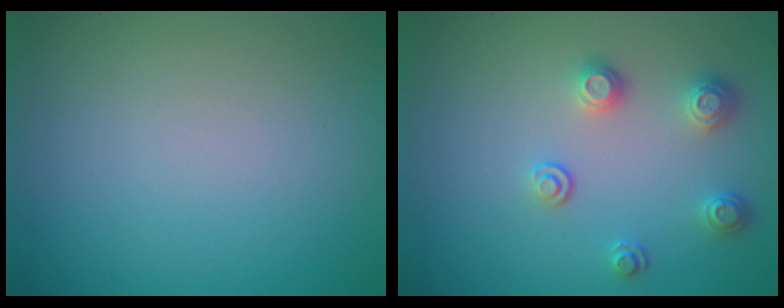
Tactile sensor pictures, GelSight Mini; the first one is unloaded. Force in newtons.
{"total": 2.3, "press": 2.3, "slide": 0.6}